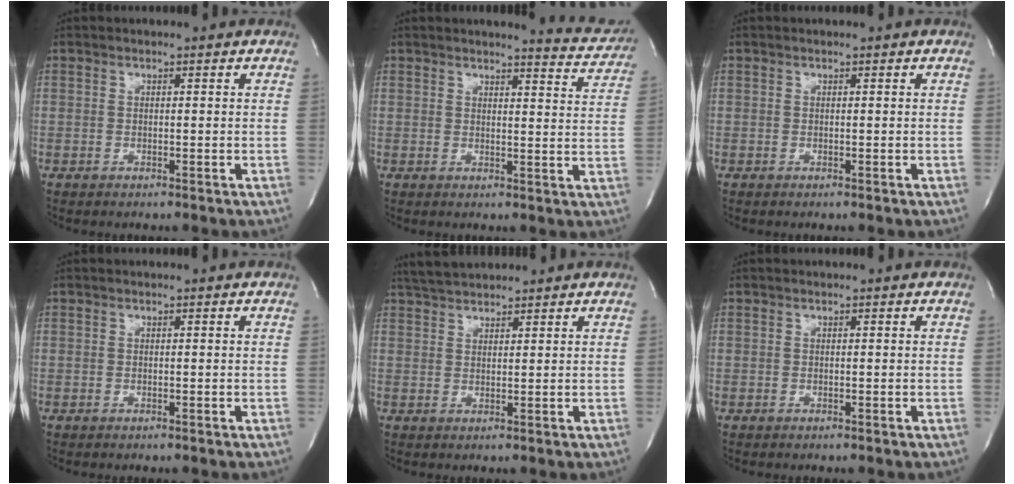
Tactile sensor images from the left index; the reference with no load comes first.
{"total": 7.1, "force": [7.1, 0.5, 0.8], "torque": [-0.002, -0.038, 0.063]}
{"total": 0.0}
{"total": 0.0}
{"total": 4.5, "force": [4.3, 0.7, 1.3], "torque": [-0.030, 0.022, 0.081]}
{"total": 0.0}